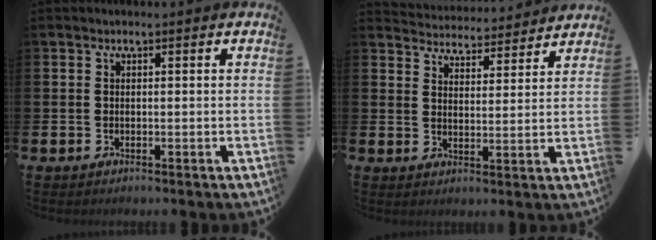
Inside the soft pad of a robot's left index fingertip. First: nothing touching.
{"total": 4.7, "force": [4.6, 0.7, -0.3], "torque": [-0.005, -0.042, 0.079]}